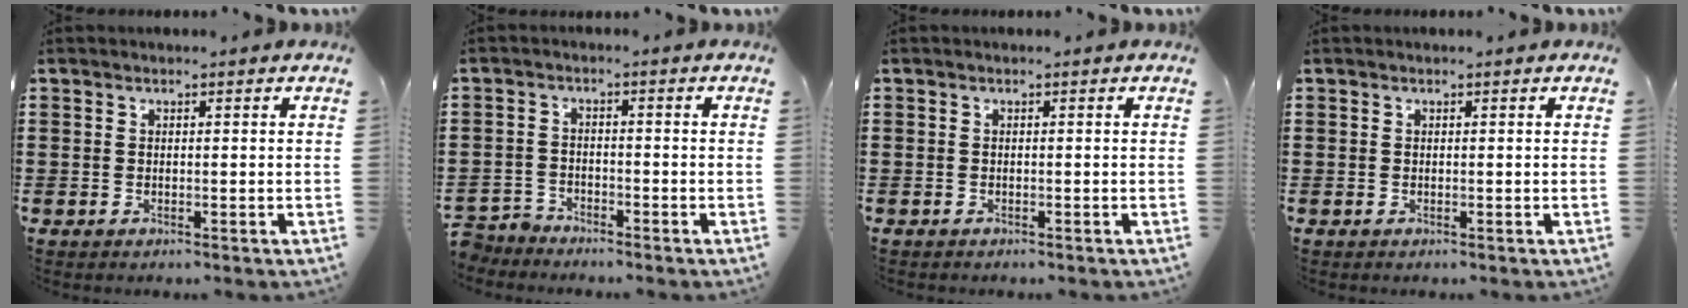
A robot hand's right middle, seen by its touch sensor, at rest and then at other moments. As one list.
[{"total": 2.9, "force": [-2.9, 0.6, -0.2], "torque": [-0.010, -0.003, -0.065]}, {"total": 0.0}, {"total": 0.0}]